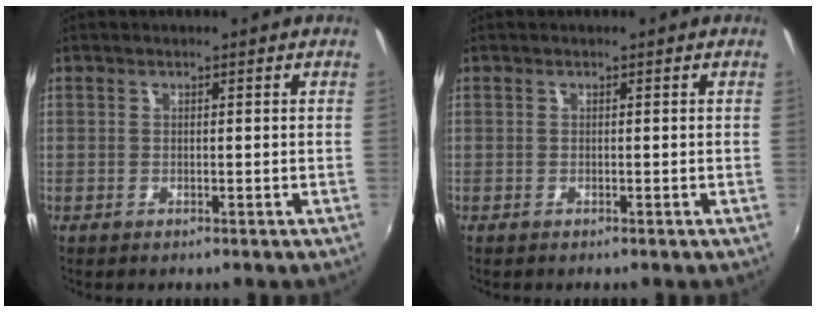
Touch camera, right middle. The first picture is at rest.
{"total": 0.0}